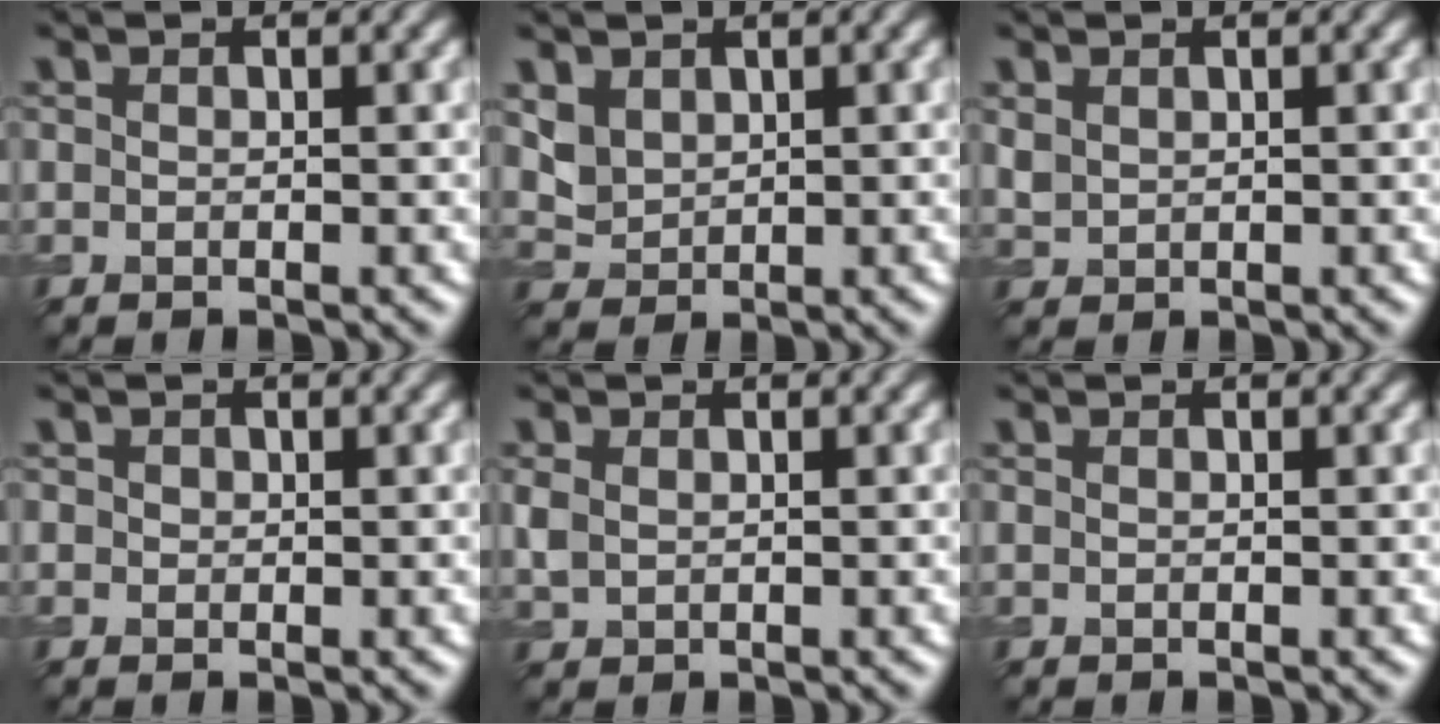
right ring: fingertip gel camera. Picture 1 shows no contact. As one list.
[{"total": 2.4, "force": [1.2, 1.8, 1.0], "torque": [-0.024, -0.004, 0.027]}, {"total": 1.1, "force": [0.7, 0.8, 0.4], "torque": [-0.013, -0.001, 0.019]}, {"total": 0.5, "force": [0.1, 0.5, 0.1], "torque": [0.004, -0.001, -0.003]}, {"total": 1.6, "force": [0.3, 1.3, 0.9], "torque": [-0.027, -0.001, 0.009]}, {"total": 0.0}]